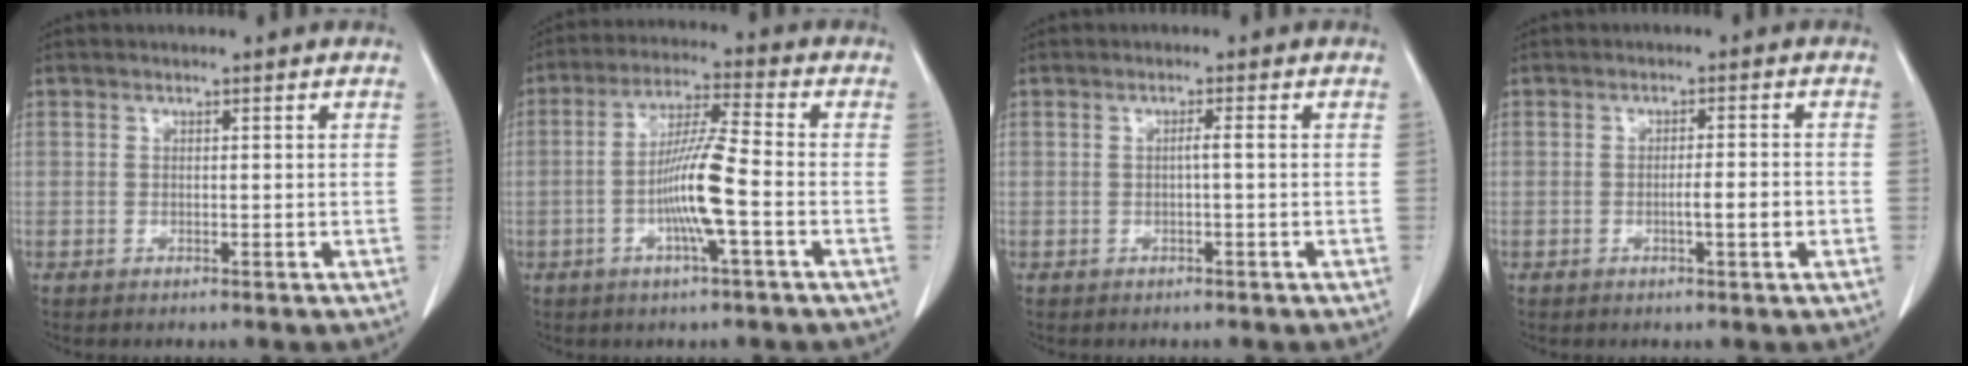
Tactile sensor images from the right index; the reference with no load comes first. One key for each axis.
{"total": 9.5, "fx": -2.4, "fy": -0.1, "fz": 9.1, "tx": -0.177, "ty": 0.000, "tz": -0.049}
{"total": 1.1, "fx": -0.2, "fy": -0.2, "fz": 1.0, "tx": -0.017, "ty": 0.003, "tz": -0.004}
{"total": 3.0, "fx": -0.9, "fy": 0.1, "fz": 2.9, "tx": -0.047, "ty": -0.001, "tz": -0.012}